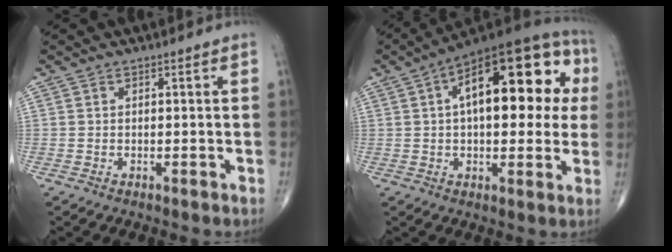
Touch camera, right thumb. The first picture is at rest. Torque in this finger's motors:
{"motor_torque": [0.23, 3.65, 1.96, 0.61, 0.17]}